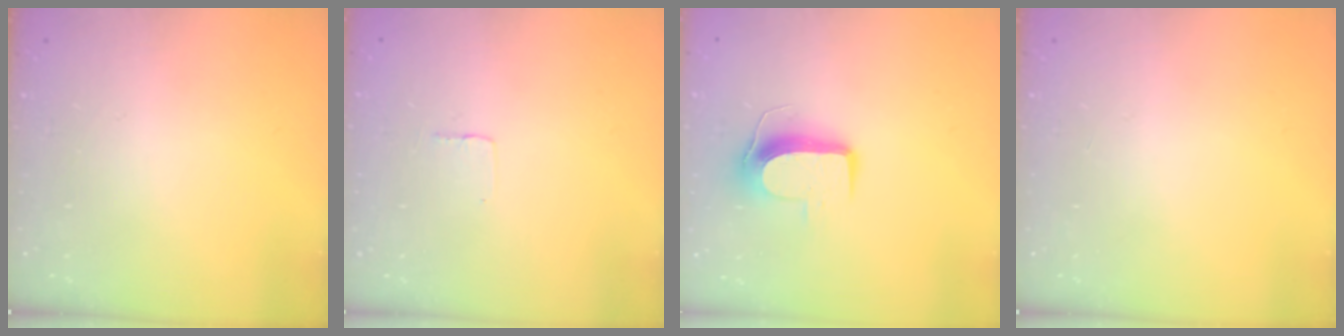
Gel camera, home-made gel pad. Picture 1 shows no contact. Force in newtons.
{"total": 1.9, "press": 1.9, "slide": 0.1}
{"total": 9.4, "press": 9.4, "slide": 0.3}
{"total": 0.0}